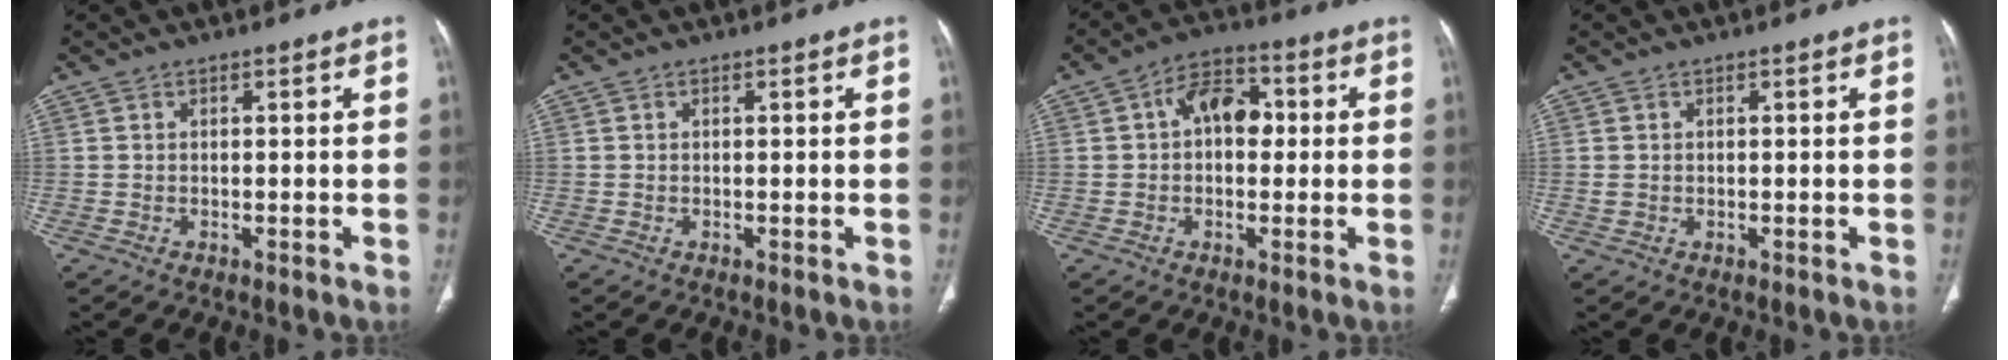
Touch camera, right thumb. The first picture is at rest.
{"total": 0.0}
{"total": 8.2, "force": [0.9, 5.4, 6.1], "torque": [-0.071, 0.025, 0.004]}
{"total": 1.1, "force": [0.0, 1.0, 0.5], "torque": [-0.014, 0.001, 0.005]}